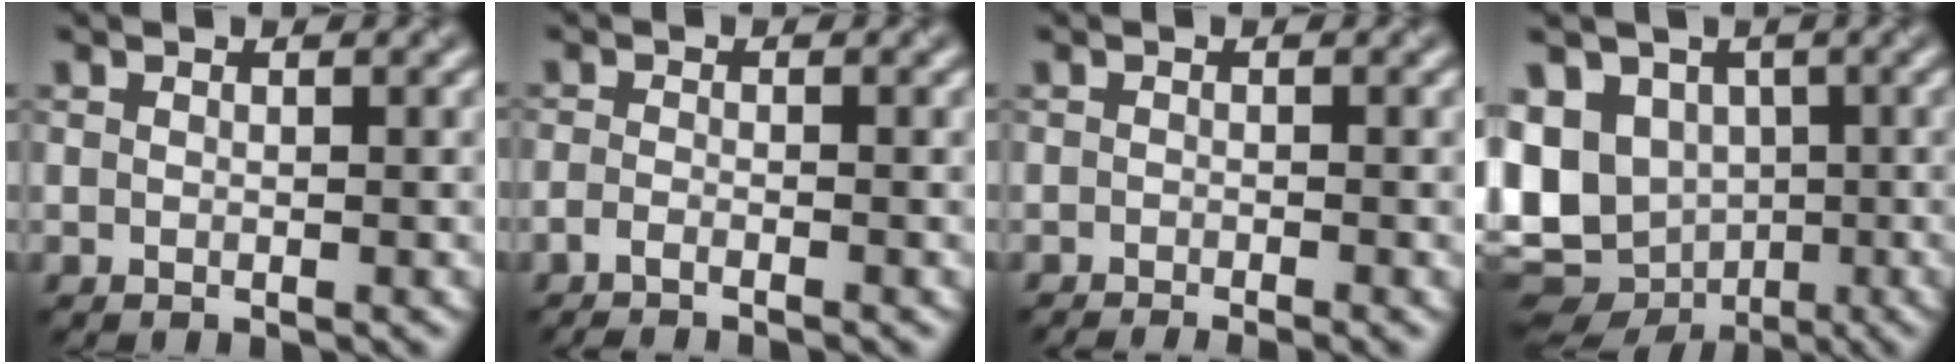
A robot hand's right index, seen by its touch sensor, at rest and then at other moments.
{"total": 1.8, "force": [-1.5, 0.3, 1.1], "torque": [-0.020, -0.008, -0.038]}
{"total": 2.0, "force": [-1.6, 0.3, 1.2], "torque": [-0.014, -0.006, -0.027]}
{"total": 12.1, "force": [-2.5, 9.8, 6.7], "torque": [-0.123, -0.010, -0.040]}